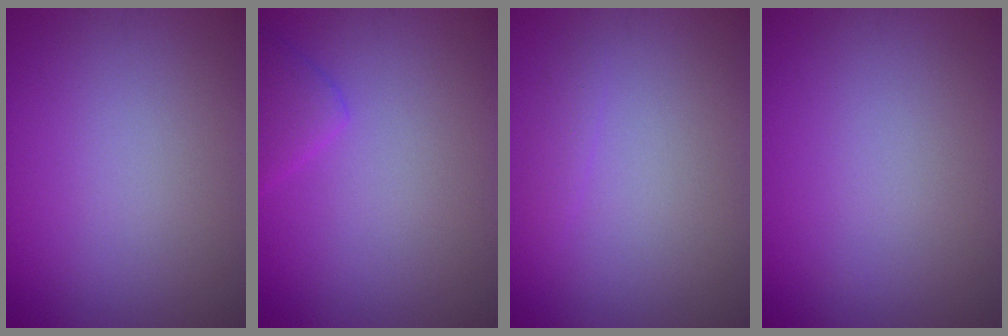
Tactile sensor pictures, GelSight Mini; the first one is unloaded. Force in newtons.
{"total": 1.6, "press": 1.6, "slide": 0.0}
{"total": 0.8, "press": 0.8, "slide": 0.0}
{"total": 0.0}